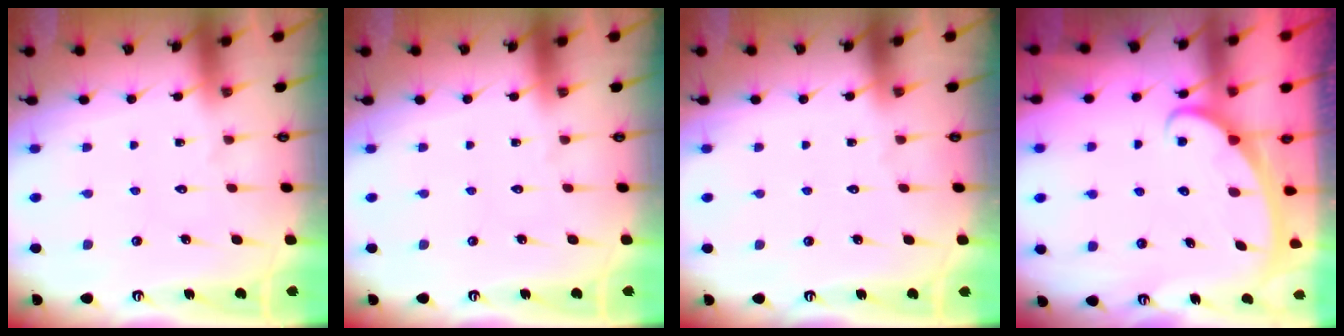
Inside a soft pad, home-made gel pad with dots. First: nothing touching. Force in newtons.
{"total": 0.0}
{"total": 0.0}
{"total": 2.4, "press": 2.4, "slide": 0.3}